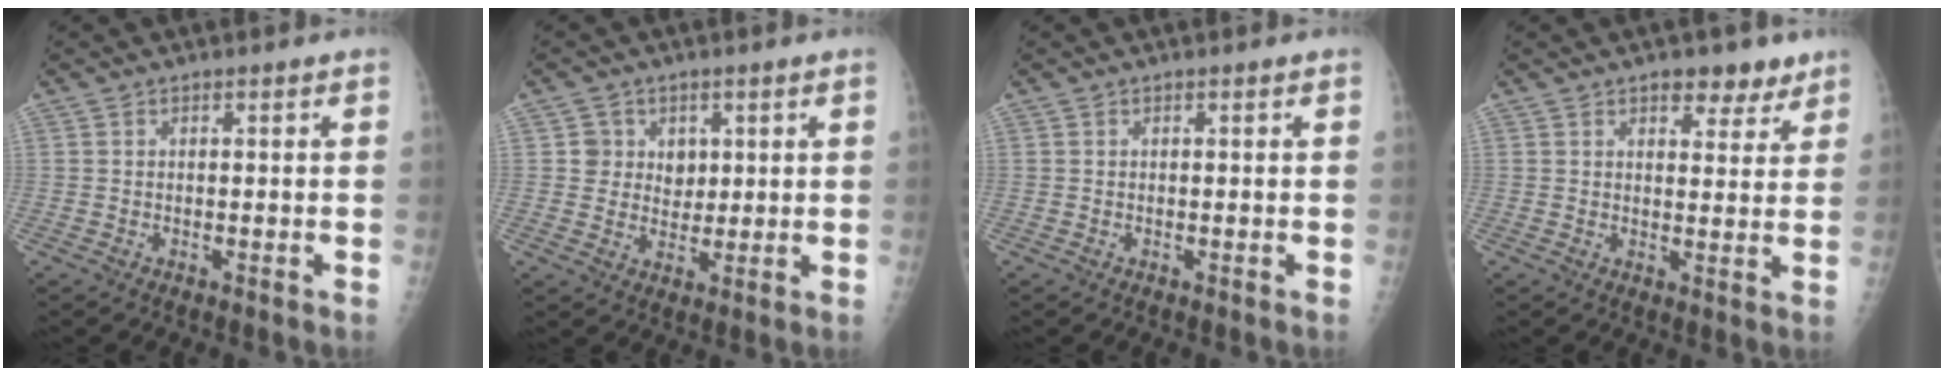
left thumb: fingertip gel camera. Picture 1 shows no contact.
{"total": 5.1, "force": [1.7, 4.7, 0.9], "torque": [0.021, -0.004, 0.027]}
{"total": 0.0}
{"total": 6.1, "force": [4.1, 3.2, 3.1], "torque": [-0.009, -0.020, 0.056]}